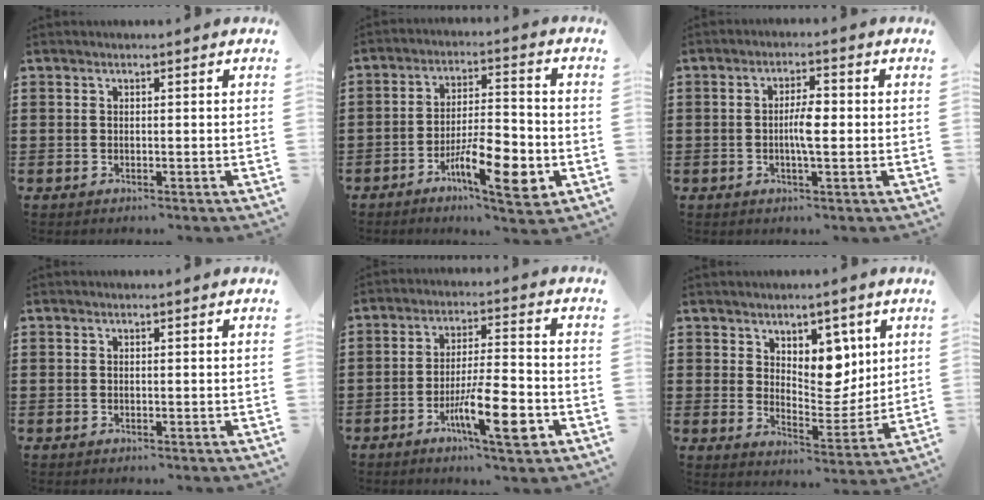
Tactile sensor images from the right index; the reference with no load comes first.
{"total": 10.7, "force": [-4.6, 3.4, 9.1], "torque": [-0.161, 0.009, -0.078]}
{"total": 4.4, "force": [-0.4, 1.1, 4.2], "torque": [-0.076, 0.005, -0.009]}
{"total": 0.0}
{"total": 10.7, "force": [-4.6, 2.3, 9.3], "torque": [-0.174, -0.001, -0.082]}
{"total": 7.2, "force": [4.5, 4.7, 3.1], "torque": [-0.053, -0.025, 0.078]}